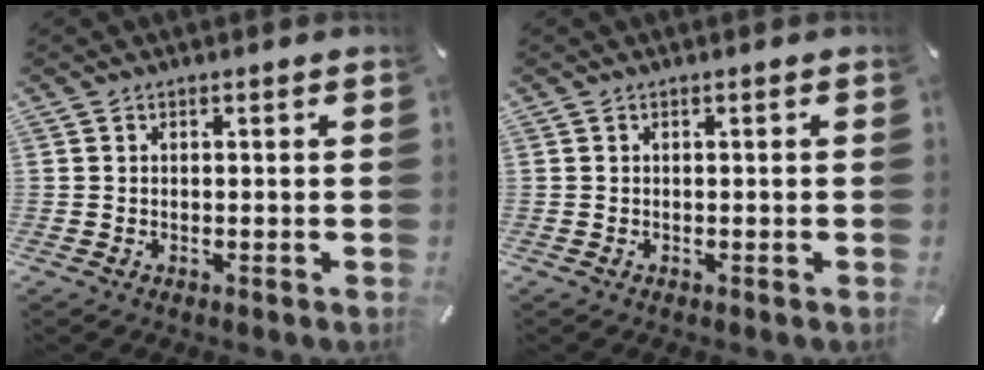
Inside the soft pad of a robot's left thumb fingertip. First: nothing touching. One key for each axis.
{"total": 0.0}